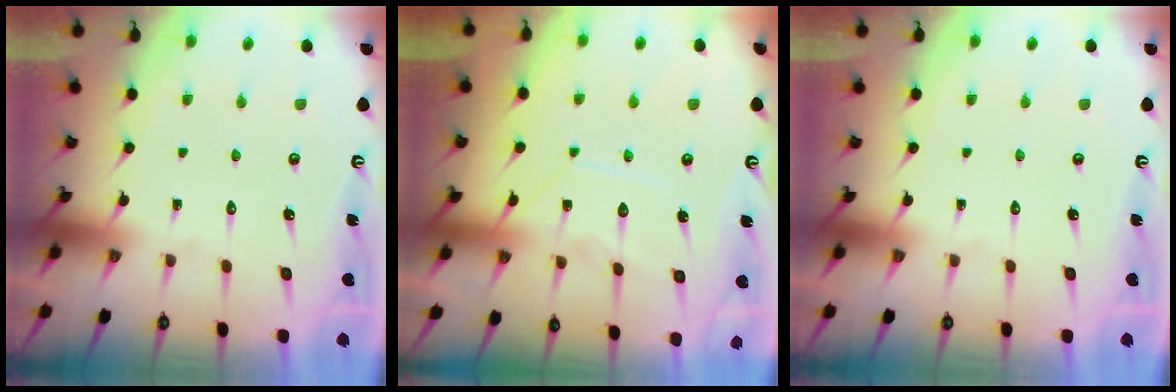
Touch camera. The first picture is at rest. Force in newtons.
{"total": 10.5, "press": 10.5, "slide": 0.9}
{"total": 0.0}